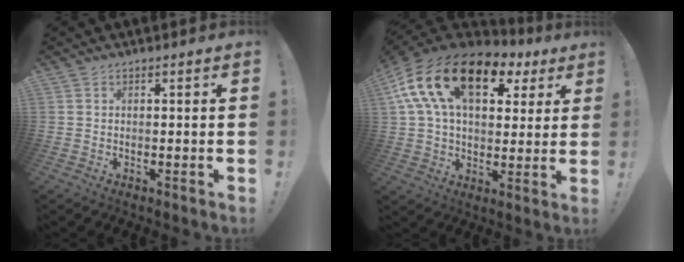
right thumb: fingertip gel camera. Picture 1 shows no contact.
{"total": 21.9, "force": [9.4, 12.2, 15.6], "torque": [-0.274, -0.030, 0.163]}